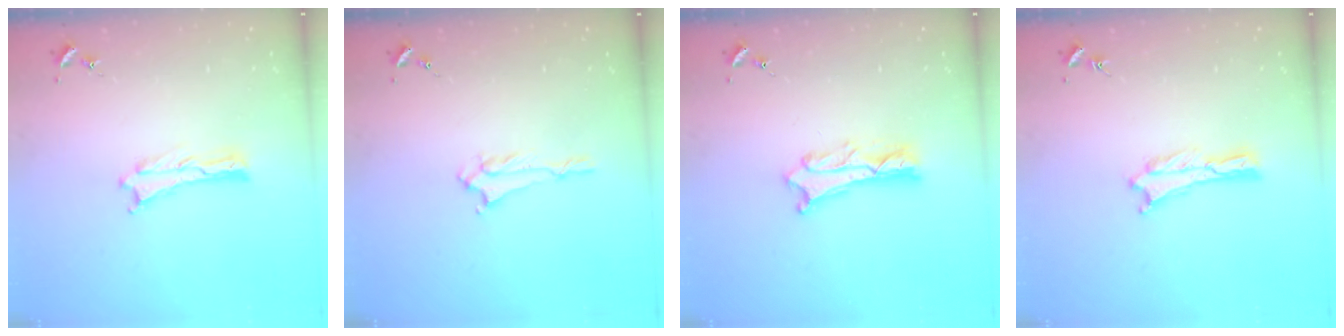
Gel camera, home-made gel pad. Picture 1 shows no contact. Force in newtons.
{"total": 1.4, "press": 1.3, "slide": 0.2}
{"total": 2.6, "press": 2.6, "slide": 0.3}
{"total": 0.0}